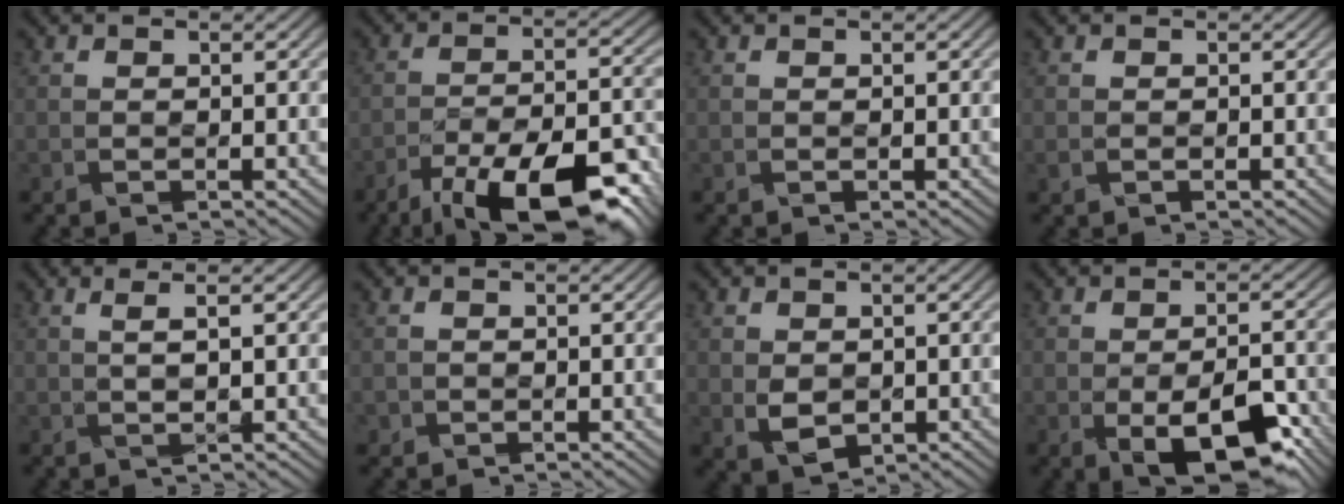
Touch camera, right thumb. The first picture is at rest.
{"total": 15.9, "force": [-11.0, 5.4, 10.1], "torque": [-0.183, -0.022, -0.157]}
{"total": 0.0}
{"total": 0.6, "force": [-0.3, 0.5, 0.1], "torque": [-0.012, 0.004, 0.000]}
{"total": 1.5, "force": [0.3, -1.0, 1.0], "torque": [-0.039, 0.000, 0.023]}
{"total": 0.9, "force": [-0.4, 0.8, -0.1], "torque": [-0.006, 0.005, -0.006]}
{"total": 3.6, "force": [-0.3, 2.7, 2.4], "torque": [-0.069, -0.006, 0.004]}
{"total": 10.7, "force": [-5.1, 5.2, 7.9], "torque": [-0.130, -0.018, -0.067]}